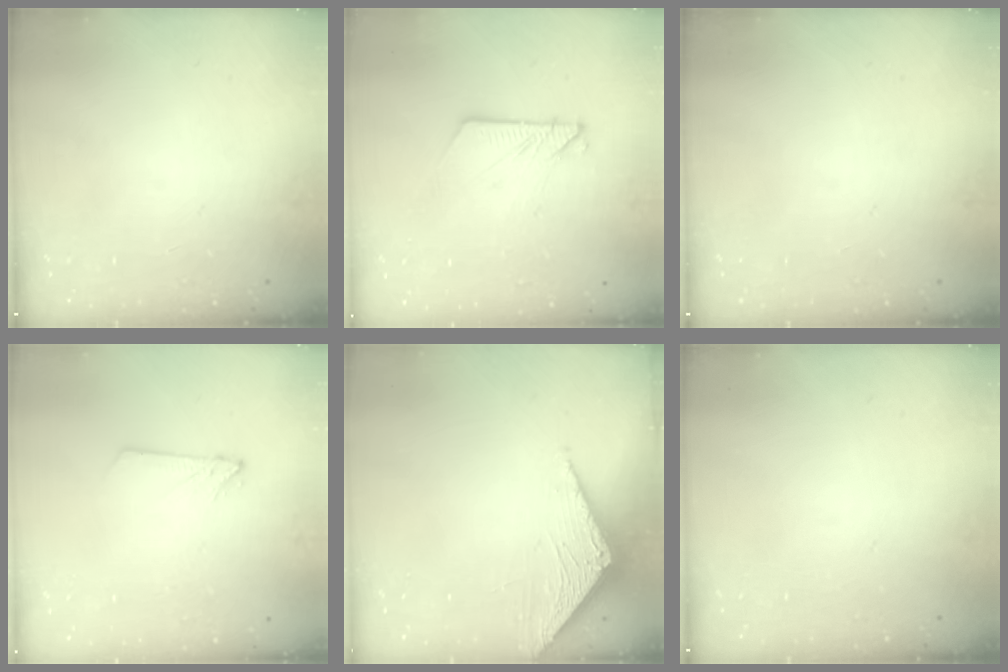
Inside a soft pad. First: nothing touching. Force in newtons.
{"total": 7.9, "press": 7.8, "slide": 0.4}
{"total": 0.0}
{"total": 2.8, "press": 2.8, "slide": 0.3}
{"total": 3.3, "press": 3.3, "slide": 0.2}
{"total": 0.0}